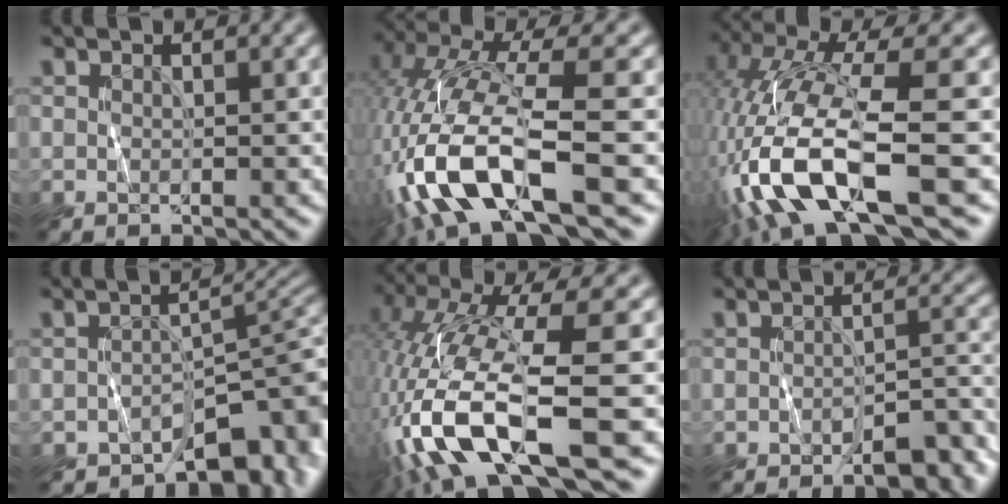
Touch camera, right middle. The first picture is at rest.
{"total": 11.8, "force": [-5.8, 3.0, 9.9], "torque": [-0.212, 0.007, -0.103]}
{"total": 12.0, "force": [-5.7, 2.8, 10.2], "torque": [-0.223, 0.002, -0.100]}
{"total": 6.9, "force": [-4.4, 3.4, 4.0], "torque": [-0.027, -0.007, -0.062]}
{"total": 13.1, "force": [-5.3, 2.9, 11.6], "torque": [-0.254, -0.001, -0.086]}
{"total": 4.0, "force": [-3.2, 1.3, 2.0], "torque": [-0.017, 0.010, -0.045]}